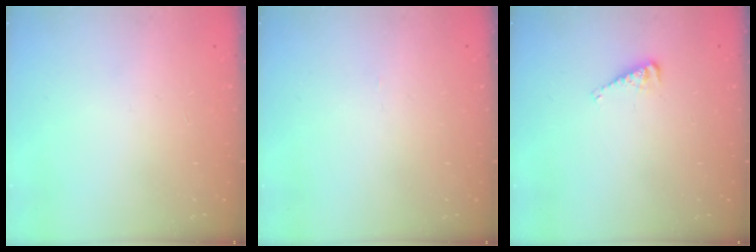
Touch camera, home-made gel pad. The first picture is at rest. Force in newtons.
{"total": 0.0}
{"total": 4.1, "press": 4.1, "slide": 0.5}